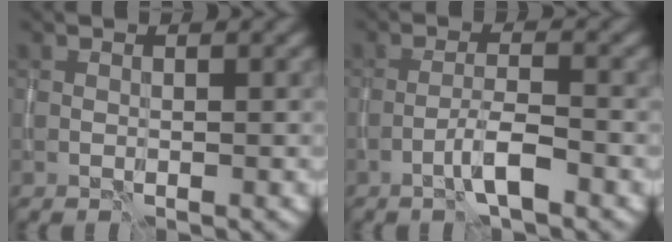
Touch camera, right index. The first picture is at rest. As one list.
[{"total": 2.9, "force": [-1.9, 0.3, 2.2], "torque": [-0.040, 0.009, -0.039]}]